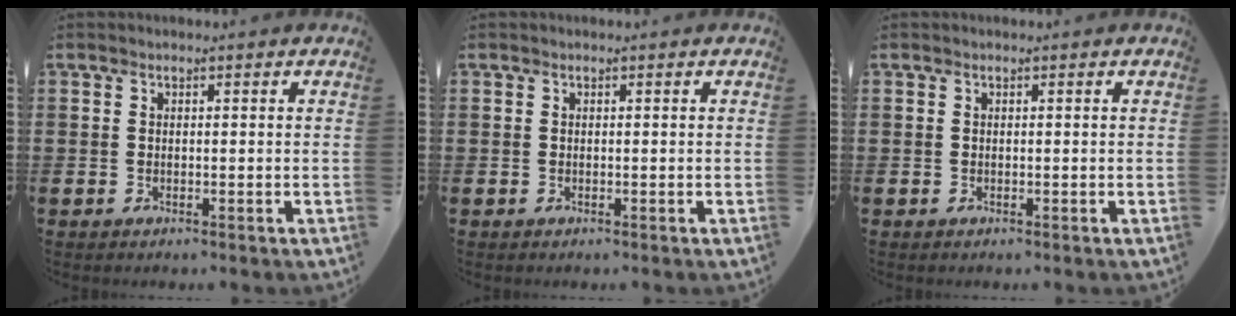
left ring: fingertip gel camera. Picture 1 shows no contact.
{"total": 0.0}
{"total": 0.0}